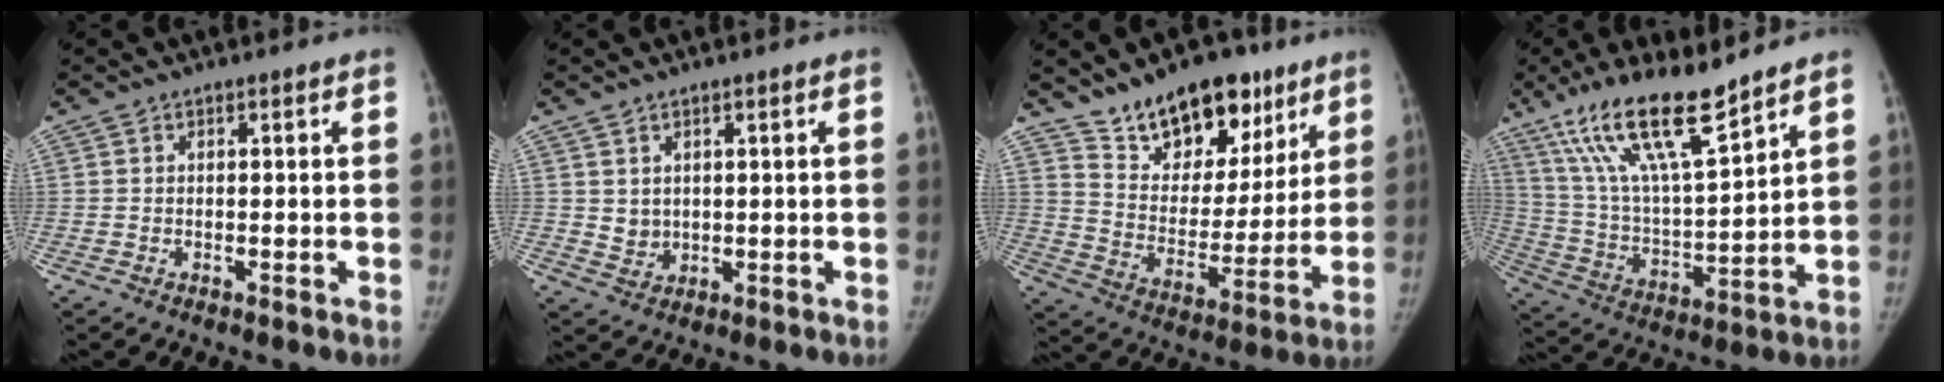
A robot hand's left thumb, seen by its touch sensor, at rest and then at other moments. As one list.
[{"total": 2.9, "force": [1.2, 2.3, 1.1], "torque": [-0.012, -0.013, 0.032]}, {"total": 19.5, "force": [13.3, 10.5, 9.6], "torque": [-0.094, -0.070, 0.218]}, {"total": 18.7, "force": [13.1, 3.8, 12.9], "torque": [-0.217, -0.061, 0.251]}]